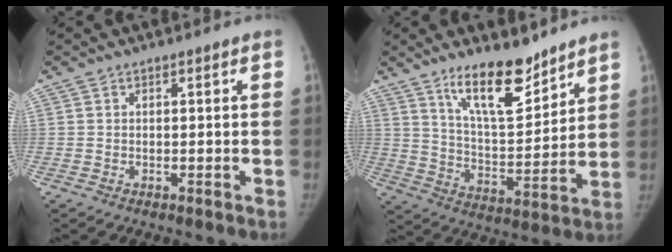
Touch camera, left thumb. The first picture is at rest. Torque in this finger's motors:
{"motor_torque": [0.67, -0.28, 1.14, -1.24, 0.17]}